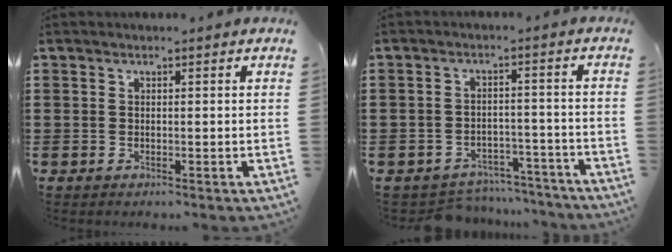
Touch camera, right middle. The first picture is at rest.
{"total": 4.7, "force": [-4.6, 0.9, 0.1], "torque": [-0.002, 0.013, -0.095]}